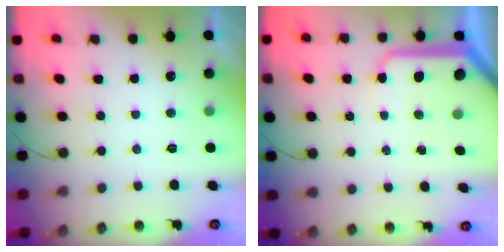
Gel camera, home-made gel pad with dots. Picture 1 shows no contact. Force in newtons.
{"total": 9.4, "press": 9.4, "slide": 0.9}